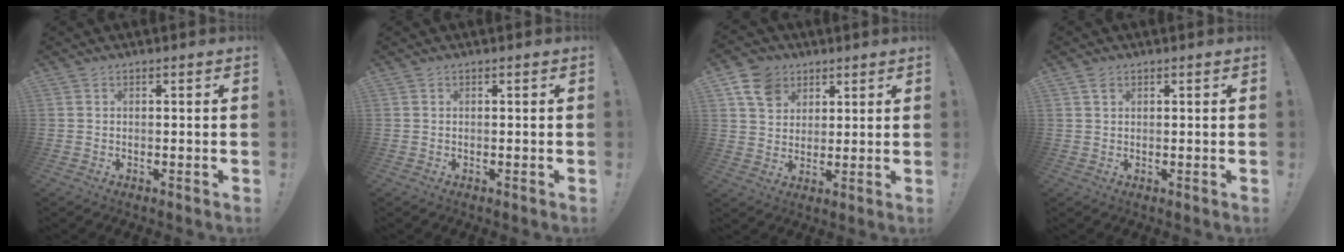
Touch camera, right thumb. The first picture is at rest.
{"total": 0.0}
{"total": 10.2, "force": [5.1, 7.9, 3.9], "torque": [-0.064, -0.020, 0.102]}
{"total": 1.5, "force": [1.0, 0.9, 0.7], "torque": [-0.001, -0.003, 0.015]}